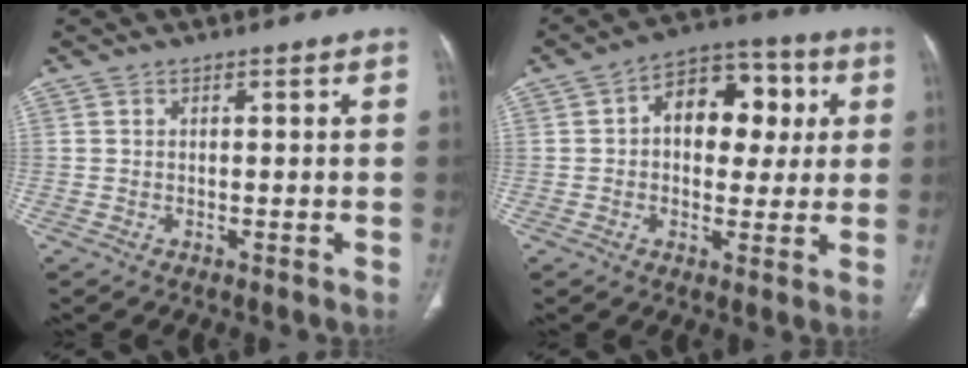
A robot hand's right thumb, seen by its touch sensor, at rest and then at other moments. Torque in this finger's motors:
{"motor_torque": [-0.65, 1.00, 0.24, 0.03, 0.07]}